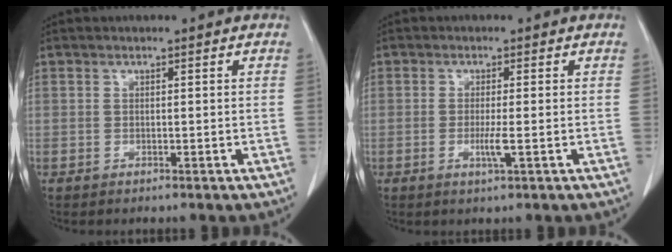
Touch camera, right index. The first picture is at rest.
{"total": 2.6, "force": [-0.6, -0.1, 2.5], "torque": [-0.050, -0.007, -0.011]}